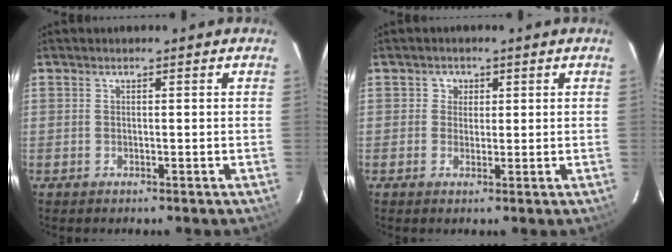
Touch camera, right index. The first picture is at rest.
{"total": 2.3, "force": [0.3, 2.2, 0.1], "torque": [0.007, 0.010, 0.003]}